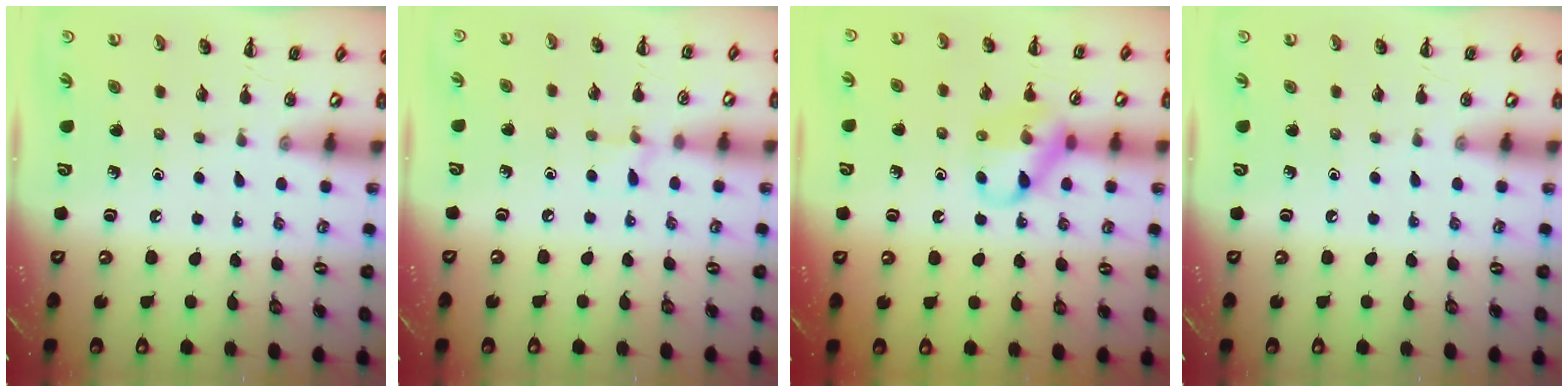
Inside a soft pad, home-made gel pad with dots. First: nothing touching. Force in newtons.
{"total": 5.2, "press": 4.9, "slide": 1.7}
{"total": 12.3, "press": 12.2, "slide": 1.2}
{"total": 0.0}